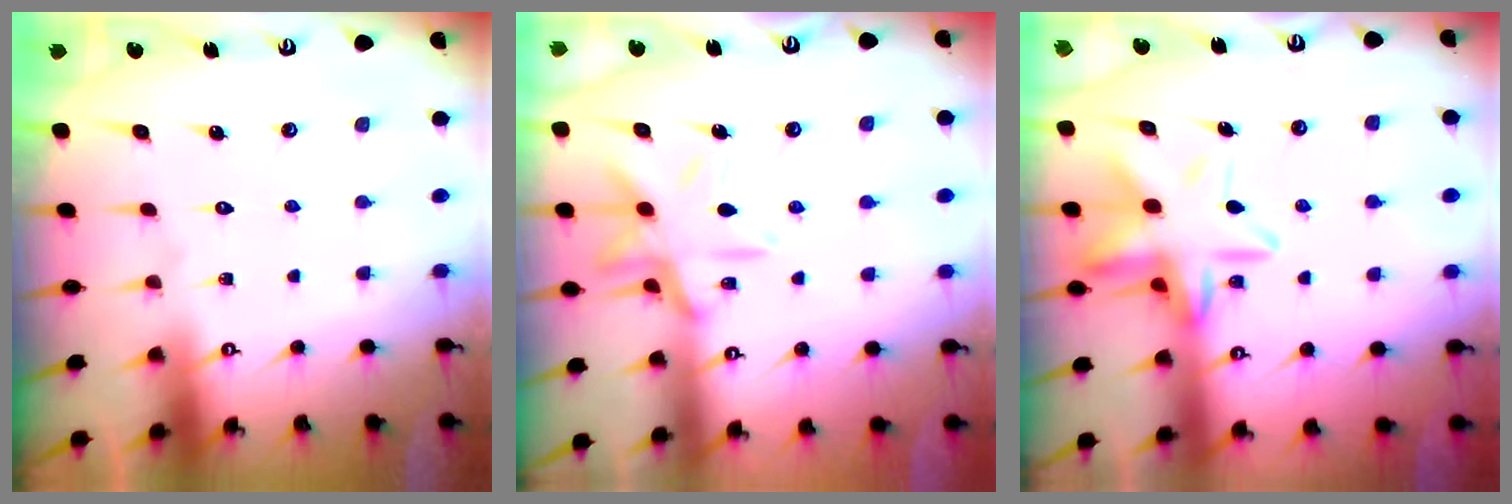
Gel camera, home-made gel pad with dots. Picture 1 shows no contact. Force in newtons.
{"total": 13.1, "press": 13.1, "slide": 0.9}
{"total": 13.1, "press": 13.1, "slide": 1.2}